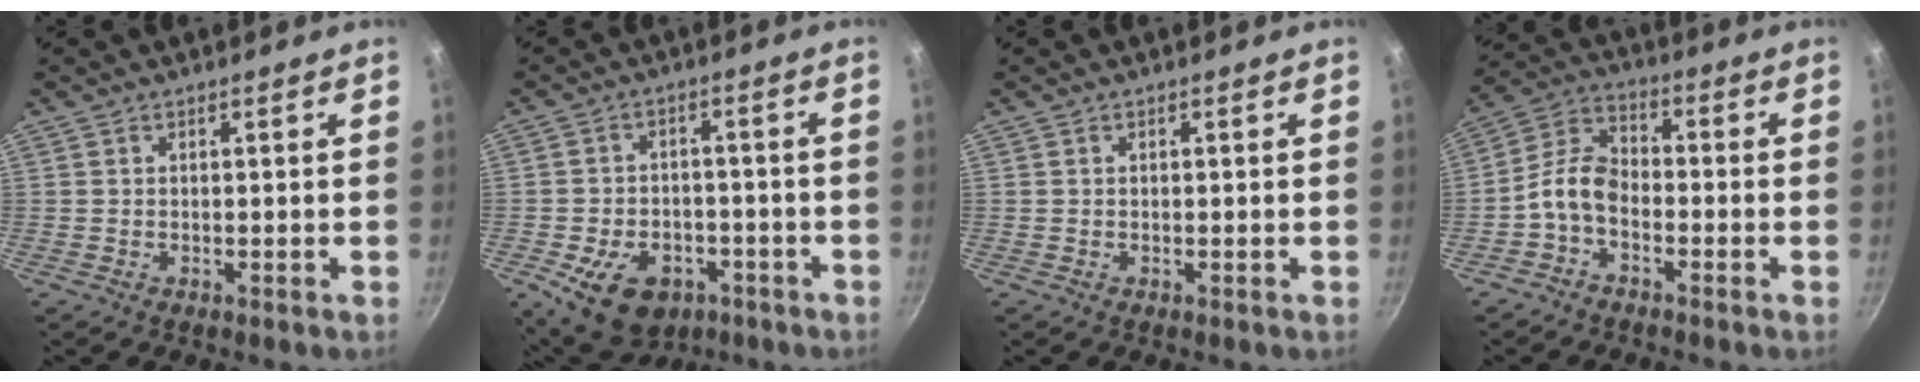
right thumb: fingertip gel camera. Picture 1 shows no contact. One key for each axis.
{"total": 13.4, "fx": -5.6, "fy": 9.4, "fz": 7.7, "tx": -0.103, "ty": 0.021, "tz": -0.072}
{"total": 0.0}
{"total": 7.3, "fx": -2.8, "fy": 4.4, "fz": 5.0, "tx": -0.099, "ty": 0.043, "tz": -0.070}